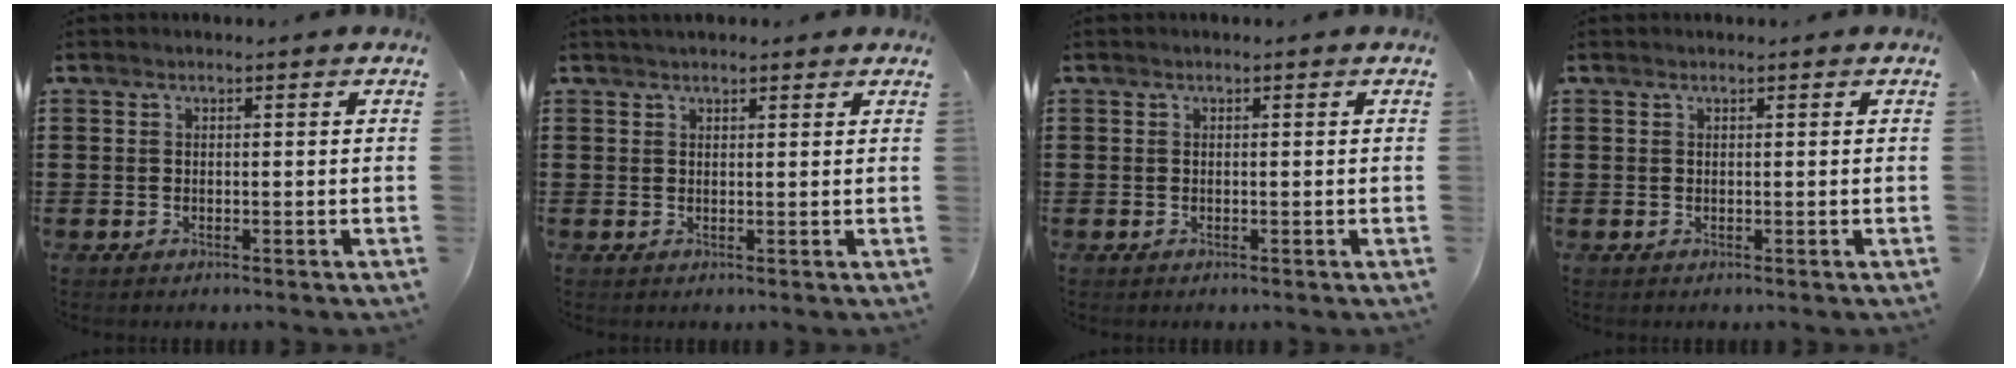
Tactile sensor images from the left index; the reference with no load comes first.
{"total": 1.5, "force": [1.4, 0.5, 0.3], "torque": [-0.006, 0.004, 0.027]}
{"total": 0.0}
{"total": 0.0}